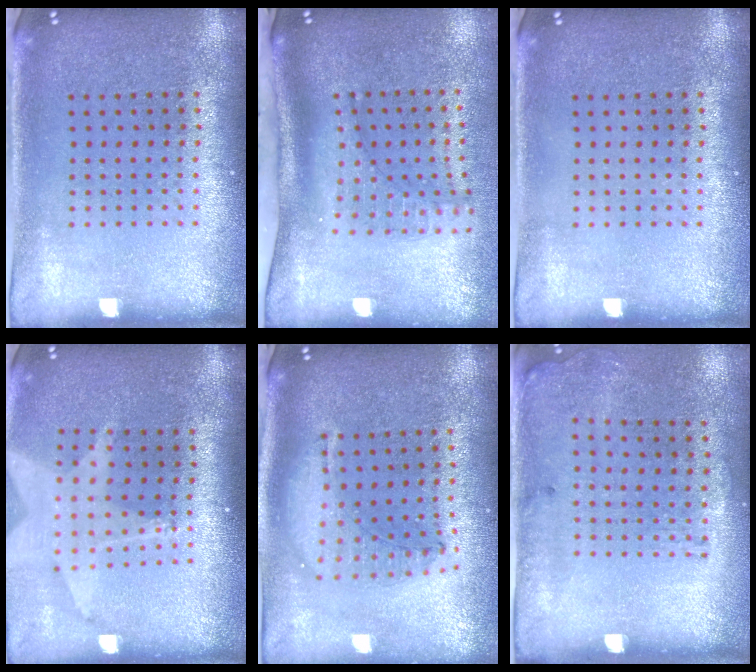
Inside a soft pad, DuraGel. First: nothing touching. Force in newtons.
{"total": 2.1, "press": 1.5, "slide": 1.5}
{"total": 0.0}
{"total": 1.8, "press": 1.5, "slide": 1.0}
{"total": 1.3, "press": 1.2, "slide": 0.4}
{"total": 1.8, "press": 1.2, "slide": 1.3}